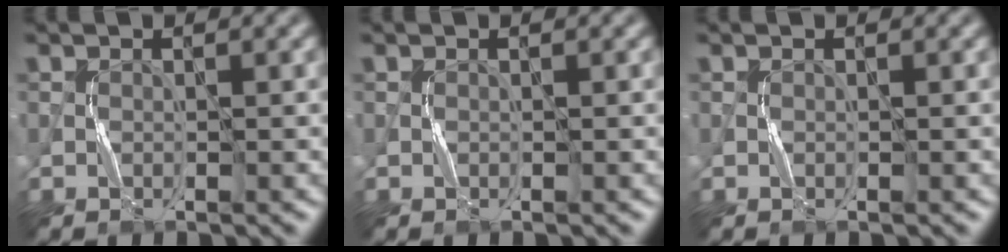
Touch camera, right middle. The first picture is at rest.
{"total": 0.0}
{"total": 0.0}